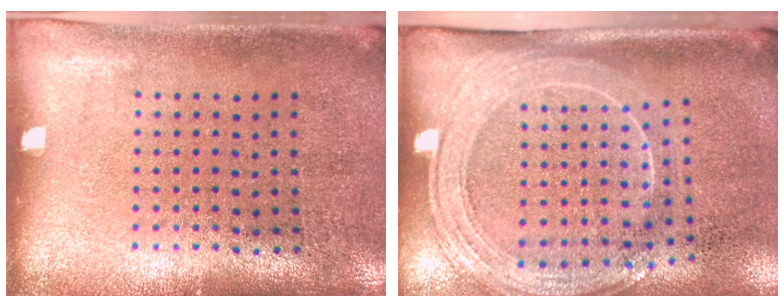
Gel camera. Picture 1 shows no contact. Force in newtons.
{"total": 2.0, "press": 1.8, "slide": 1.0}